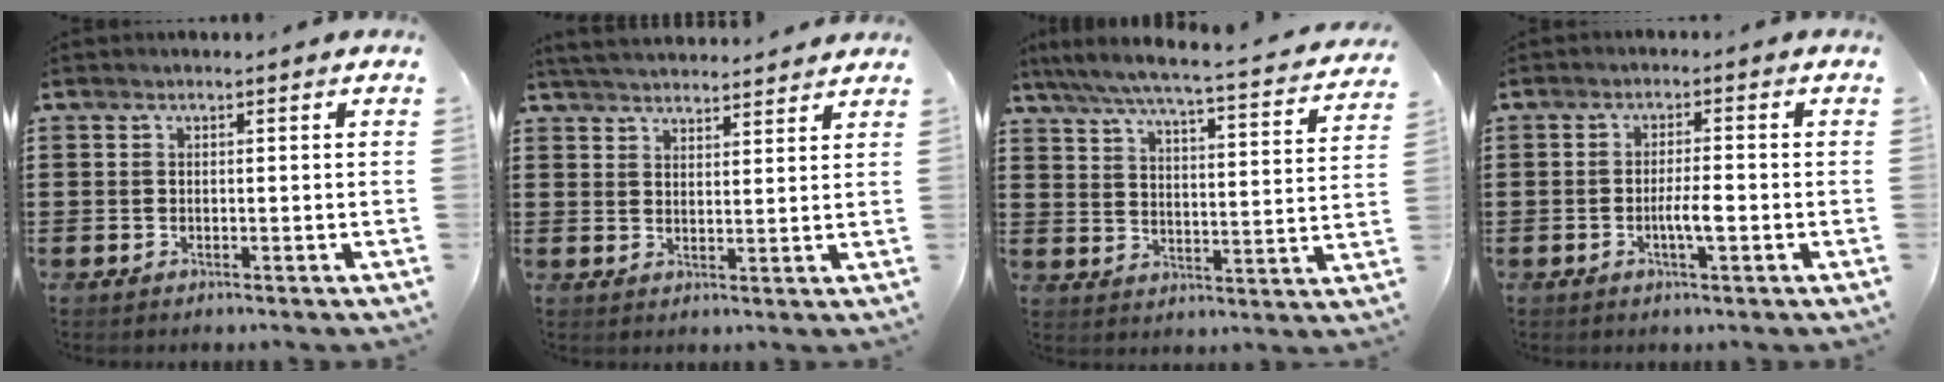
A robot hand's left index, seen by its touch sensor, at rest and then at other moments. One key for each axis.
{"total": 3.8, "fx": 3.7, "fy": 0.0, "fz": 0.4, "tx": -0.019, "ty": -0.014, "tz": 0.068}
{"total": 5.3, "fx": 4.6, "fy": -0.3, "fz": 2.5, "tx": -0.072, "ty": -0.039, "tz": 0.070}
{"total": 3.5, "fx": -1.0, "fy": 0.6, "fz": 3.3, "tx": -0.057, "ty": 0.001, "tz": -0.017}